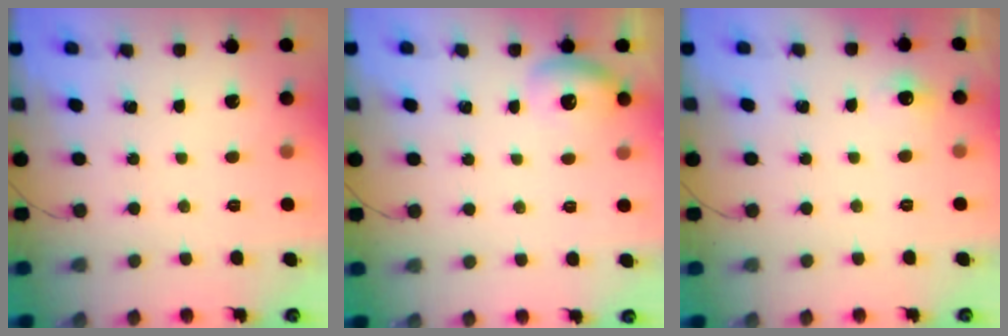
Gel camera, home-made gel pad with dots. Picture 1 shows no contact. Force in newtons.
{"total": 9.9, "press": 8.4, "slide": 5.2}
{"total": 4.9, "press": 4.4, "slide": 2.2}